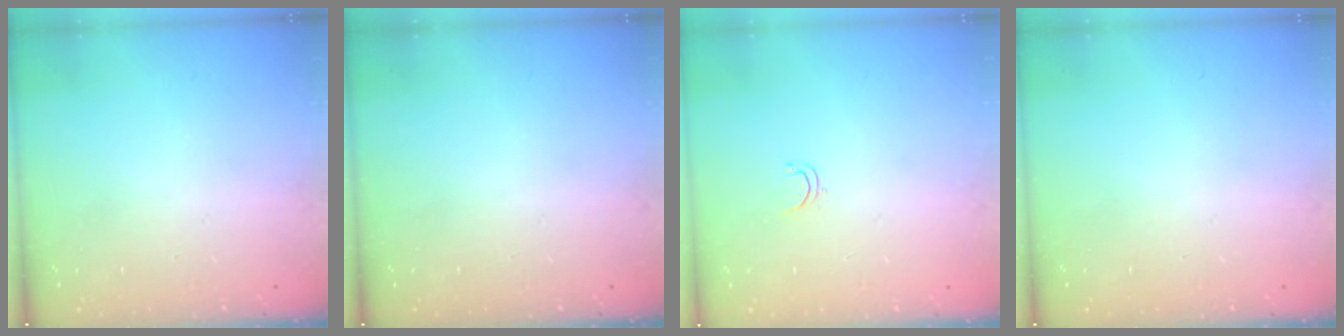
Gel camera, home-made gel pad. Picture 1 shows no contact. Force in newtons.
{"total": 0.0}
{"total": 3.3, "press": 3.2, "slide": 0.2}
{"total": 0.0}